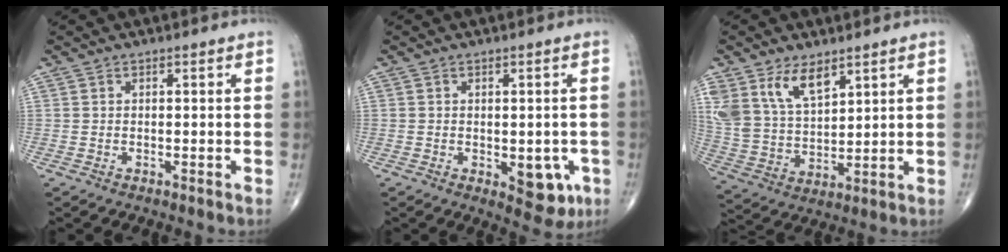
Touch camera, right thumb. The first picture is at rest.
{"total": 7.0, "force": [-2.0, 3.6, 5.6], "torque": [-0.041, -0.002, -0.016]}
{"total": 11.7, "force": [6.9, 6.3, 7.1], "torque": [-0.121, -0.028, 0.150]}